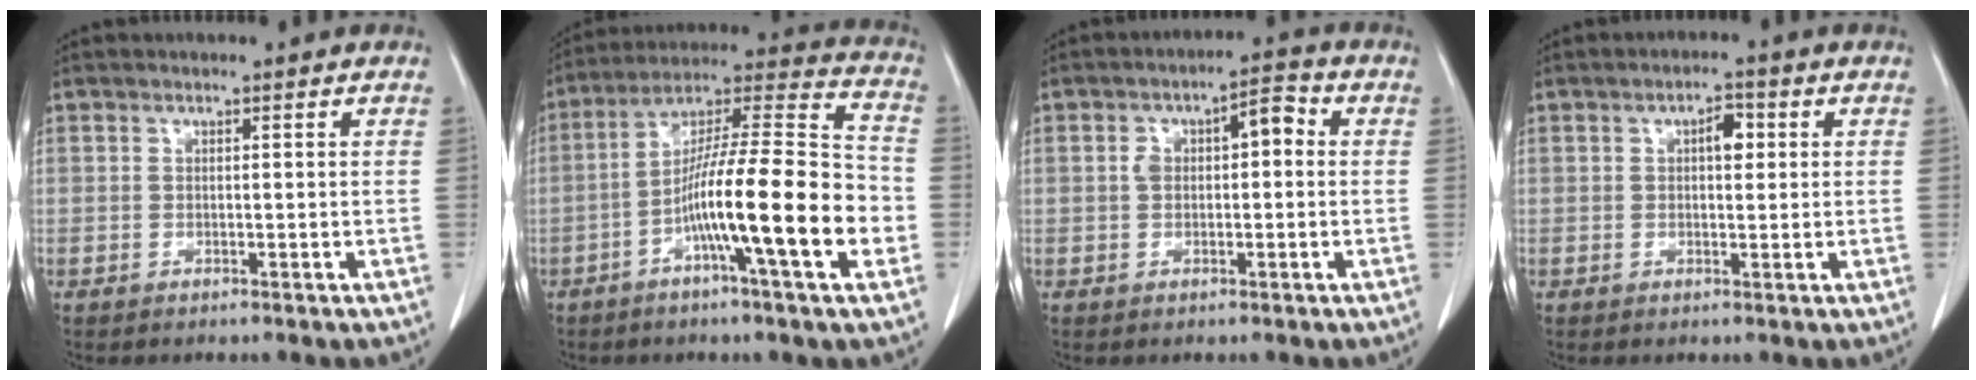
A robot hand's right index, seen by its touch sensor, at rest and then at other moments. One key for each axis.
{"total": 19.0, "fx": -5.3, "fy": 1.0, "fz": 18.2, "tx": -0.300, "ty": 0.006, "tz": -0.091}
{"total": 5.6, "fx": 0.9, "fy": 2.8, "fz": 4.8, "tx": -0.077, "ty": 0.039, "tz": 0.016}
{"total": 3.0, "fx": 0.7, "fy": 1.4, "fz": 2.6, "tx": -0.039, "ty": 0.007, "tz": 0.009}